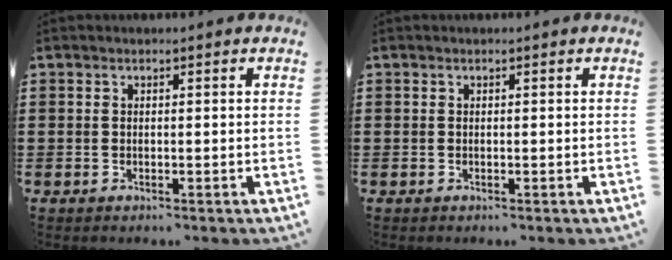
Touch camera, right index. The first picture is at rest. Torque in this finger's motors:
{"motor_torque": [-0.01, 0.01, 0.00, 0.00]}